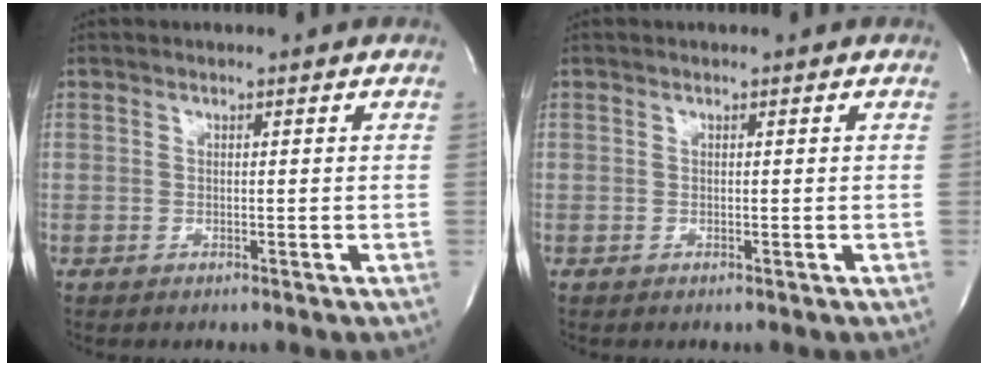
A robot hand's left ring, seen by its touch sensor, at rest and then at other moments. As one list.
[{"total": 0.0}]